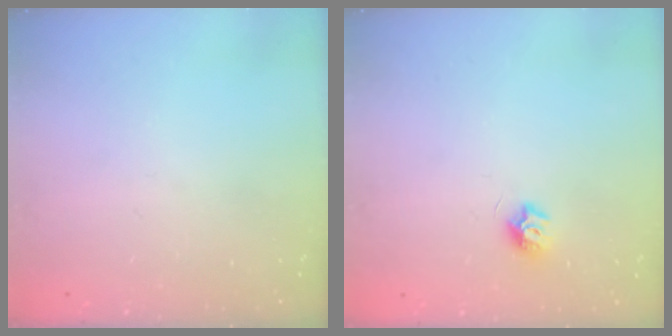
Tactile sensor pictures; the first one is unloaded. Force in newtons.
{"total": 6.8, "press": 6.8, "slide": 0.5}